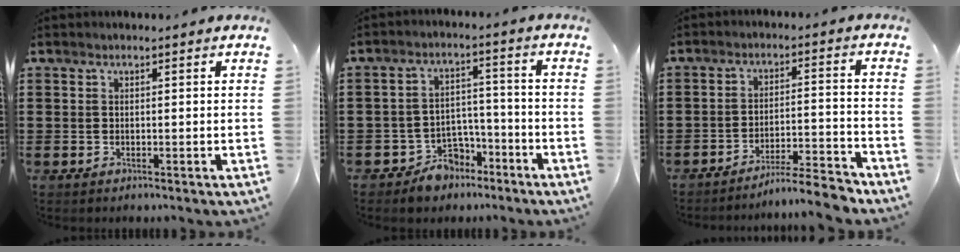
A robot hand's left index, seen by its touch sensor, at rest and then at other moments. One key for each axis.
{"total": 5.6, "fx": -4.7, "fy": 2.9, "fz": 1.0, "tx": -0.022, "ty": 0.019, "tz": -0.091}
{"total": 6.5, "fx": -6.2, "fy": -0.3, "fz": 2.0, "tx": -0.026, "ty": 0.000, "tz": -0.117}